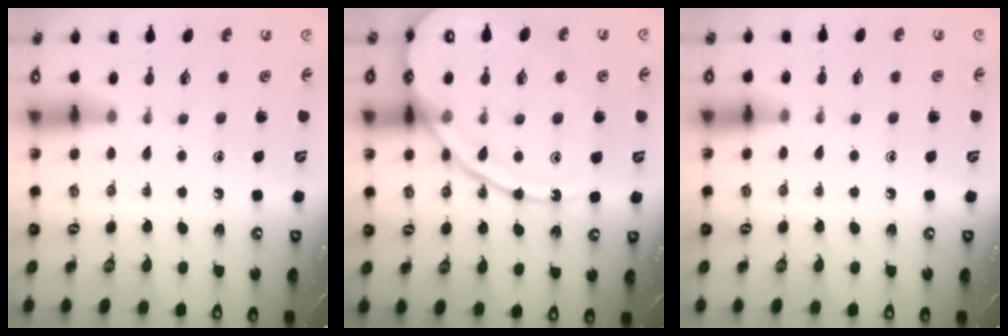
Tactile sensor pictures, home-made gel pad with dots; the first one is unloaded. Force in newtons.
{"total": 16.5, "press": 16.4, "slide": 1.5}
{"total": 3.1, "press": 3.1, "slide": 0.6}